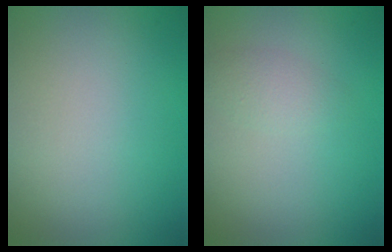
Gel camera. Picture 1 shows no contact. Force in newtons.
{"total": 1.4, "press": 1.4, "slide": 0.0}